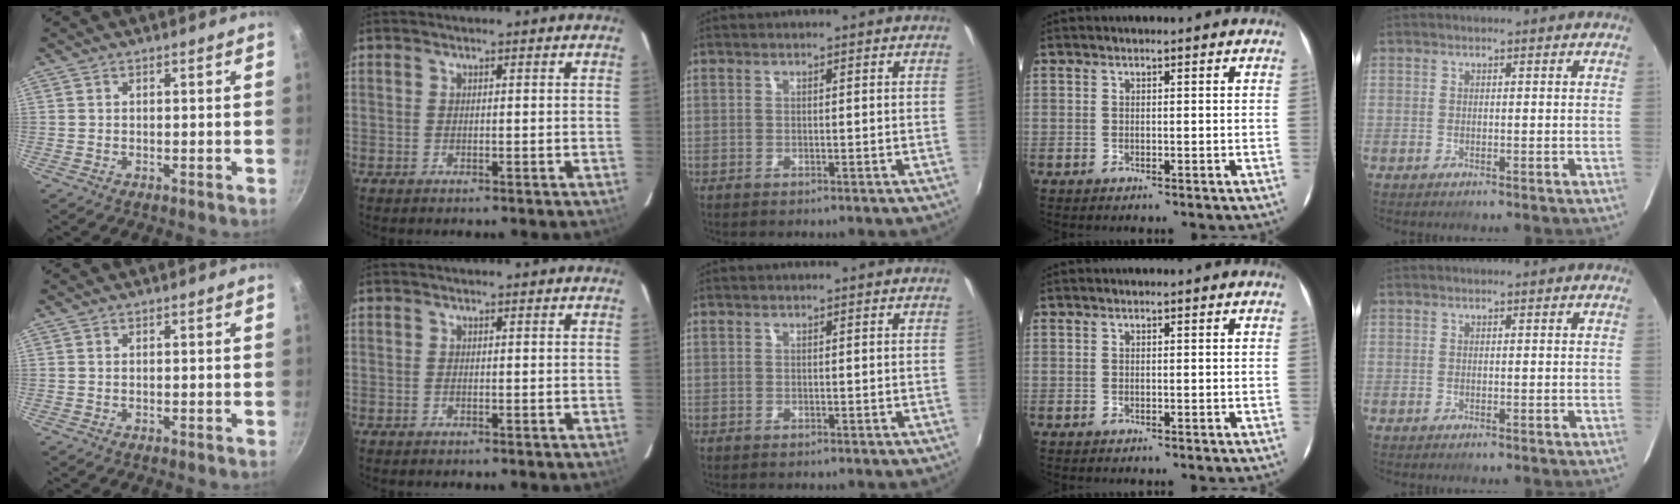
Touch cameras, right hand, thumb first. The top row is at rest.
{}